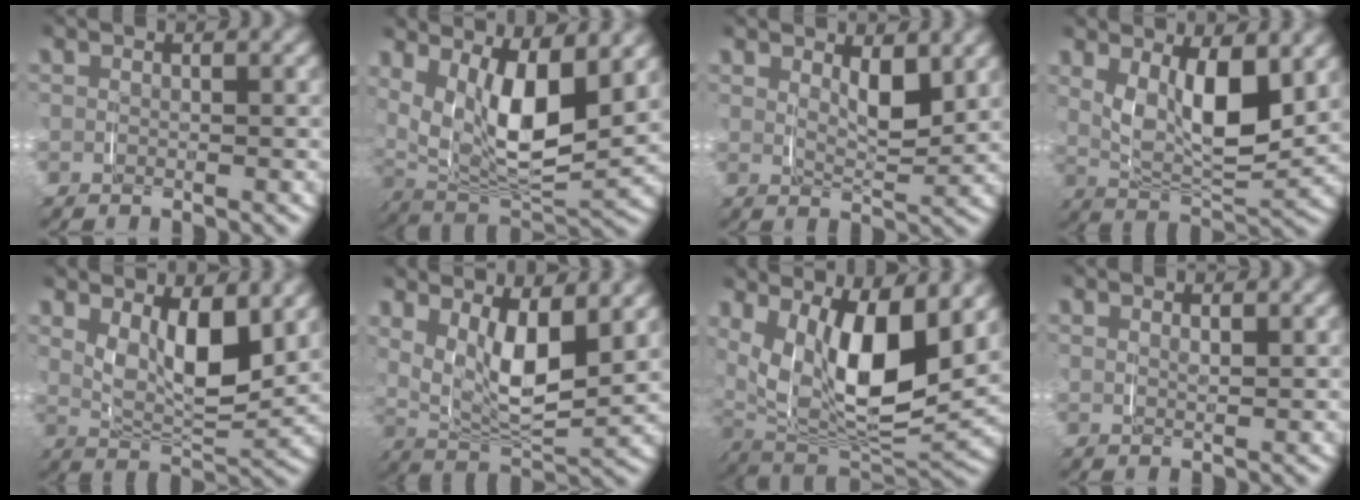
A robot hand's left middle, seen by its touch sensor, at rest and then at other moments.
{"total": 9.7, "force": [2.3, 5.7, 7.5], "torque": [-0.163, -0.019, 0.044]}
{"total": 3.4, "force": [2.2, 1.0, 2.4], "torque": [-0.037, -0.018, 0.042]}
{"total": 6.7, "force": [2.2, 3.1, 5.5], "torque": [-0.101, -0.018, 0.044]}
{"total": 5.8, "force": [2.5, 2.4, 4.7], "torque": [-0.080, -0.018, 0.047]}
{"total": 7.6, "force": [2.6, 4.2, 5.8], "torque": [-0.119, -0.016, 0.047]}
{"total": 12.5, "force": [2.8, 7.3, 9.8], "torque": [-0.191, -0.018, 0.049]}
{"total": 1.1, "force": [0.9, 0.1, 0.7], "torque": [-0.010, -0.005, 0.021]}